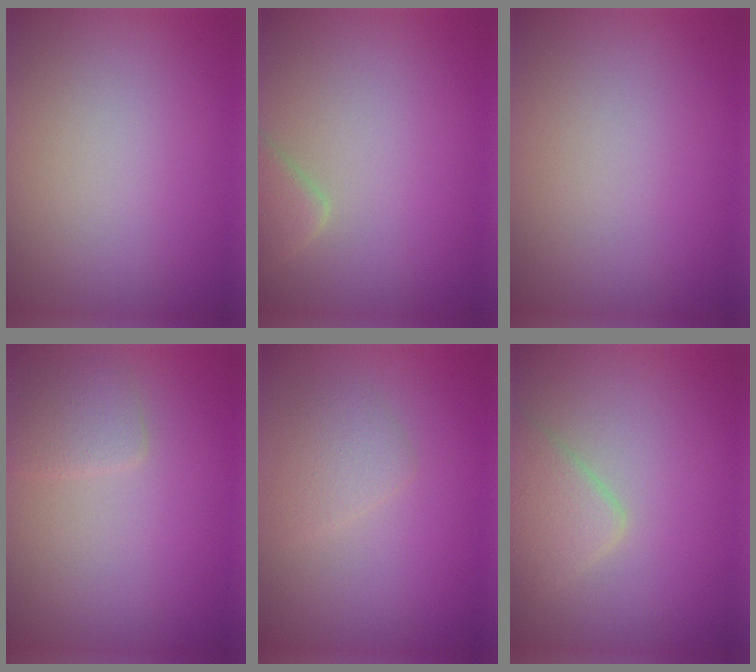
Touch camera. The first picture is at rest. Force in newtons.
{"total": 2.1, "press": 2.1, "slide": 0.2}
{"total": 0.0}
{"total": 1.8, "press": 1.8, "slide": 0.0}
{"total": 1.7, "press": 1.7, "slide": 0.2}
{"total": 2.7, "press": 2.7, "slide": 0.1}